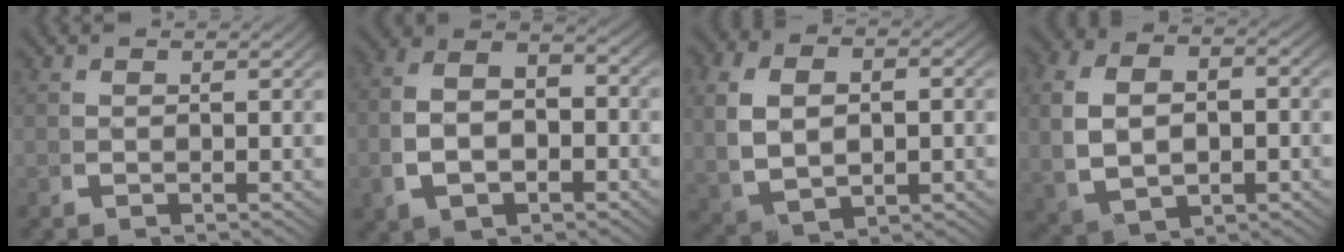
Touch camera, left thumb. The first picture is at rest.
{"total": 8.2, "force": [-0.4, 5.8, 5.9], "torque": [-0.111, -0.012, -0.004]}
{"total": 6.9, "force": [0.2, 4.7, 5.1], "torque": [-0.122, -0.020, 0.023]}
{"total": 7.5, "force": [-0.1, 5.3, 5.3], "torque": [-0.123, -0.020, 0.015]}